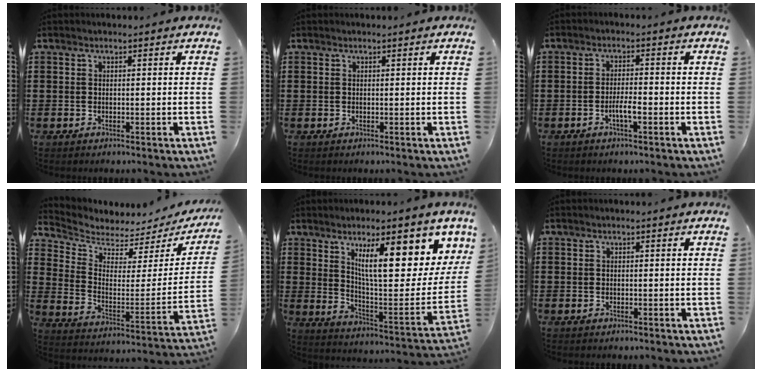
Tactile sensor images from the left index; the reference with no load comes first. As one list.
[{"total": 0.0}, {"total": 3.0, "force": [-1.3, 0.6, 2.6], "torque": [-0.047, 0.003, -0.023]}, {"total": 3.9, "force": [3.5, 1.6, 0.6], "torque": [-0.043, -0.035, 0.056]}, {"total": 15.3, "force": [8.5, 4.2, 12.0], "torque": [-0.192, -0.042, 0.135]}, {"total": 0.0}]